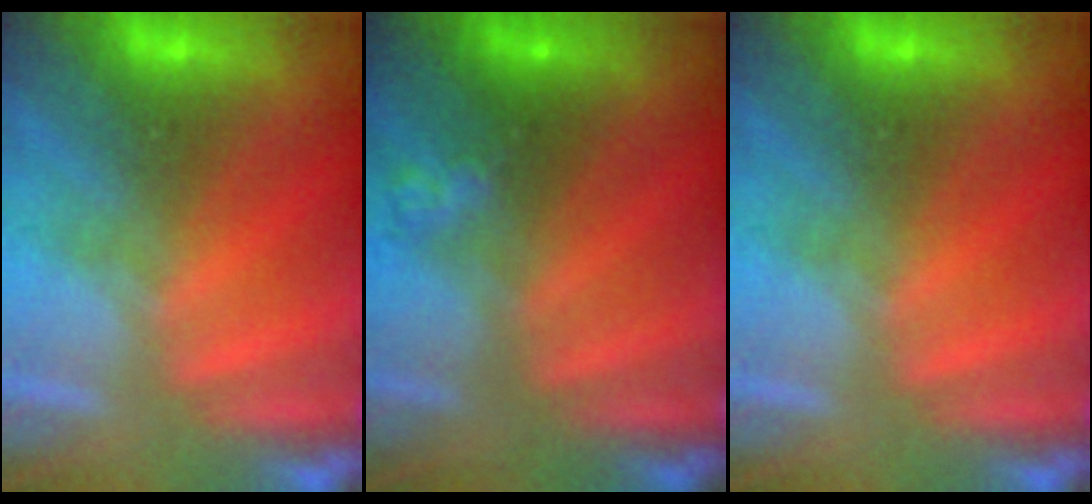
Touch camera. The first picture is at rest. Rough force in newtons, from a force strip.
{"total": 2.2}
{"total": 0.0}